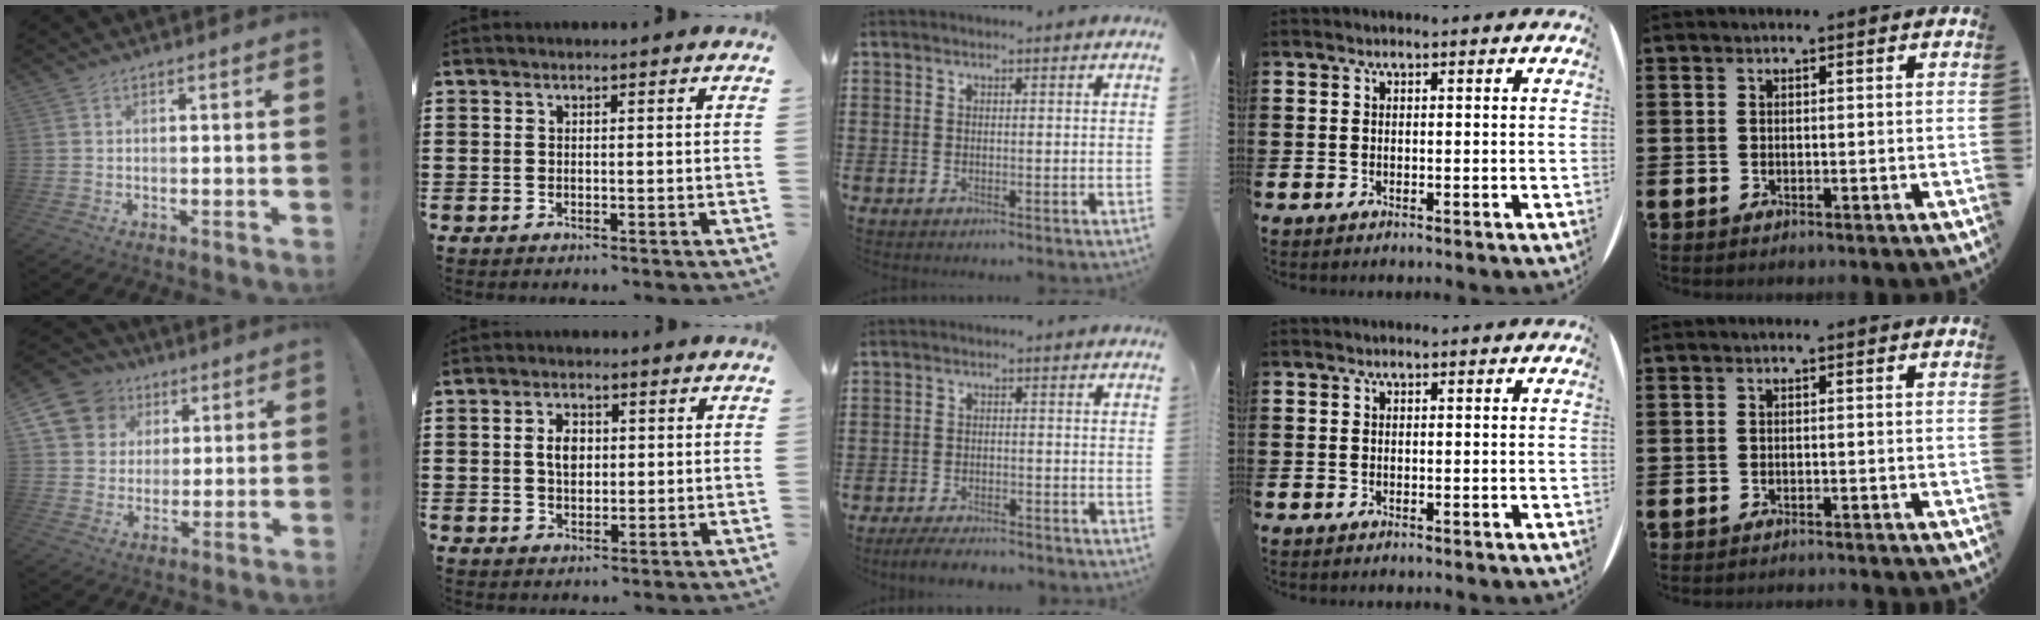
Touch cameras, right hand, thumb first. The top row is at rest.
{"thumb": {"total": 12.3, "force": [5.0, 10.4, 4.2], "torque": [-0.060, -0.026, 0.106]}, "index": {"total": 3.7, "force": [0.4, 2.3, 2.8], "torque": [-0.052, 0.008, 0.004]}, "middle": {"total": 3.2, "force": [-3.1, 0.3, 0.7], "torque": [-0.013, 0.000, -0.063]}, "little": {"total": 0.7, "force": [-0.7, -0.1, 0.0], "torque": [0.000, -0.001, -0.015]}}